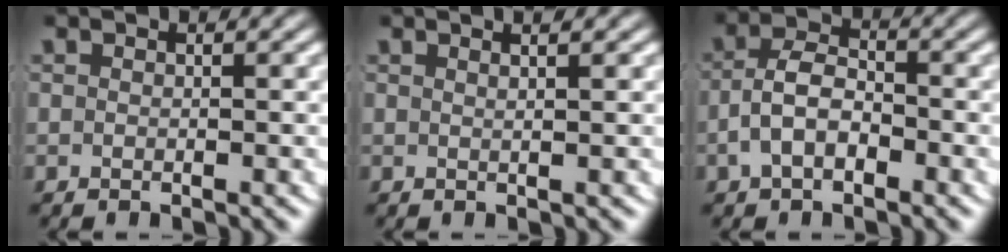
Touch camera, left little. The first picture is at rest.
{"total": 1.5, "force": [0.8, -0.4, 1.2], "torque": [-0.014, 0.001, 0.015]}
{"total": 3.8, "force": [-1.7, 2.2, 2.6], "torque": [-0.050, -0.006, -0.028]}